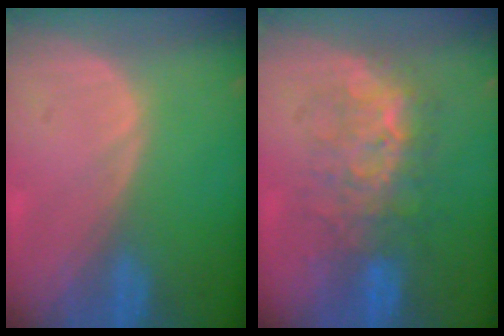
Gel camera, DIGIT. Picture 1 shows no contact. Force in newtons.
{"total": 7.7, "press": 7.6, "slide": 1.4}